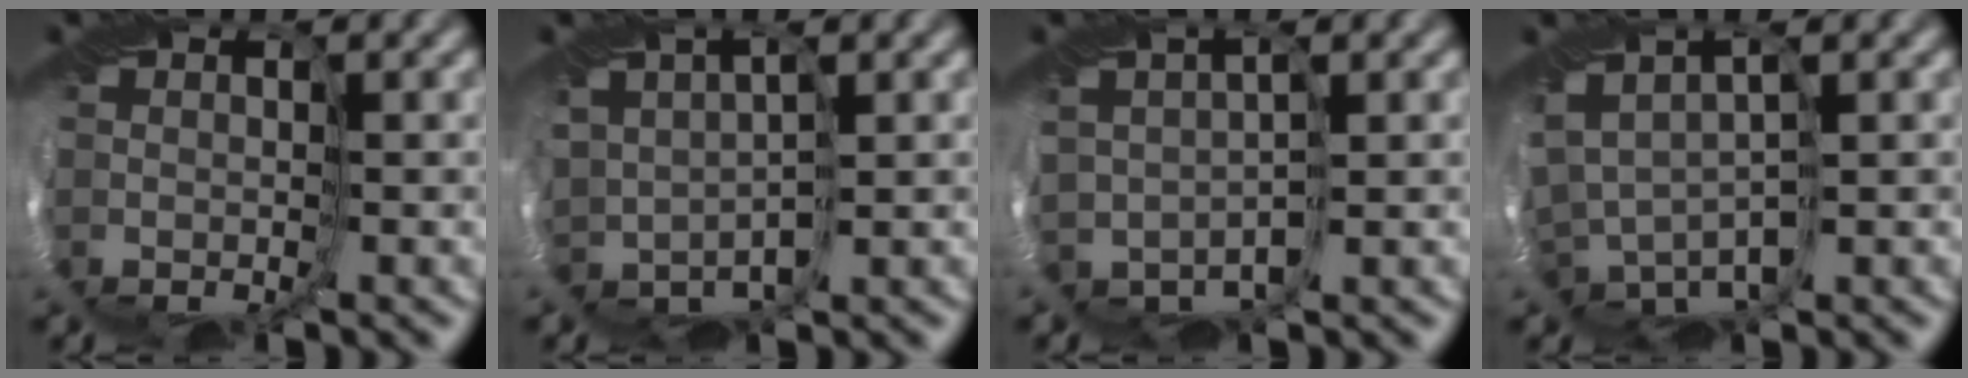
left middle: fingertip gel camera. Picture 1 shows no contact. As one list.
[{"total": 1.1, "force": [0.8, 0.6, -0.3], "torque": [-0.019, 0.012, 0.015]}, {"total": 1.0, "force": [0.7, 0.1, -0.7], "torque": [-0.007, 0.014, 0.022]}, {"total": 2.4, "force": [-0.1, 1.4, 1.9], "torque": [-0.071, 0.006, 0.019]}]